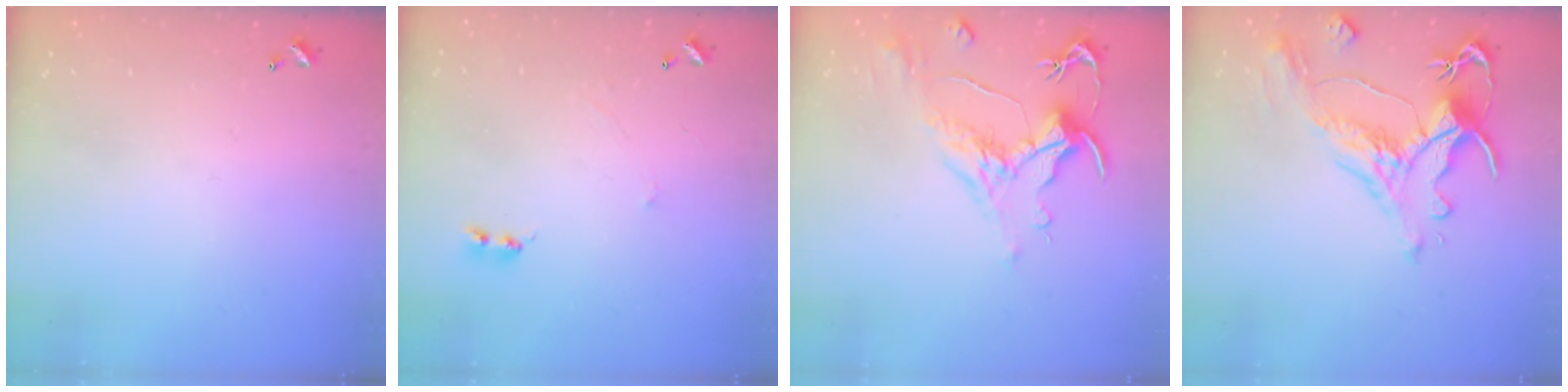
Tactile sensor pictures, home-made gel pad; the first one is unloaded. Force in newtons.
{"total": 0.9, "press": 0.8, "slide": 0.3}
{"total": 1.6, "press": 0.7, "slide": 1.5}
{"total": 1.6, "press": 0.8, "slide": 1.4}